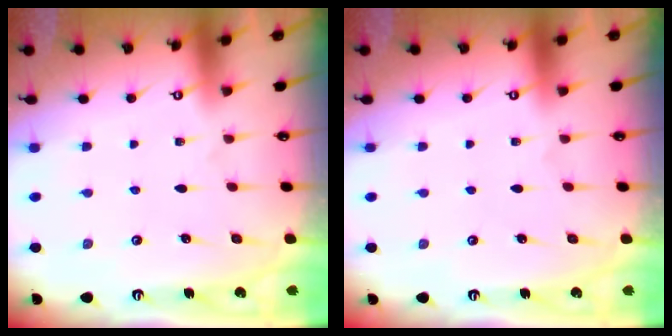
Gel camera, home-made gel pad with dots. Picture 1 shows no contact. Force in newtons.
{"total": 0.0}